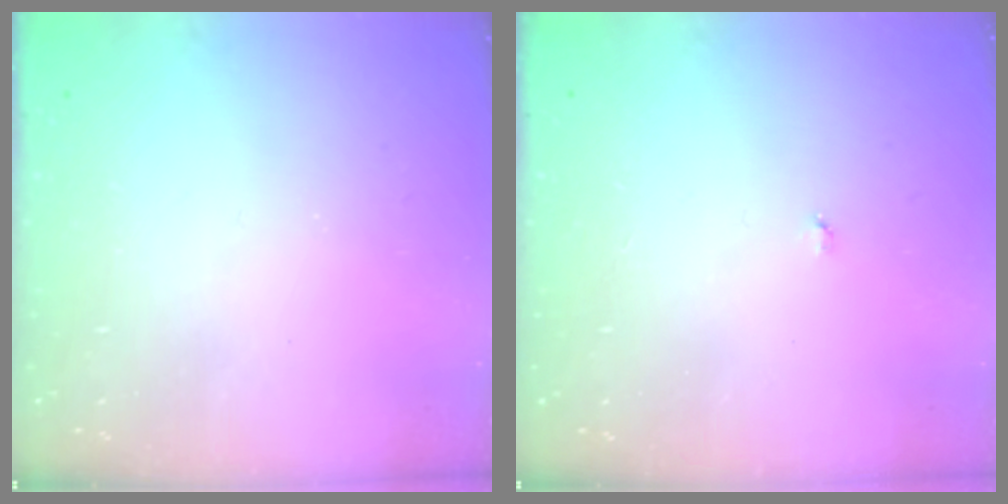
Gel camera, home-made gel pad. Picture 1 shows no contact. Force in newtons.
{"total": 2.9, "press": 2.9, "slide": 0.3}